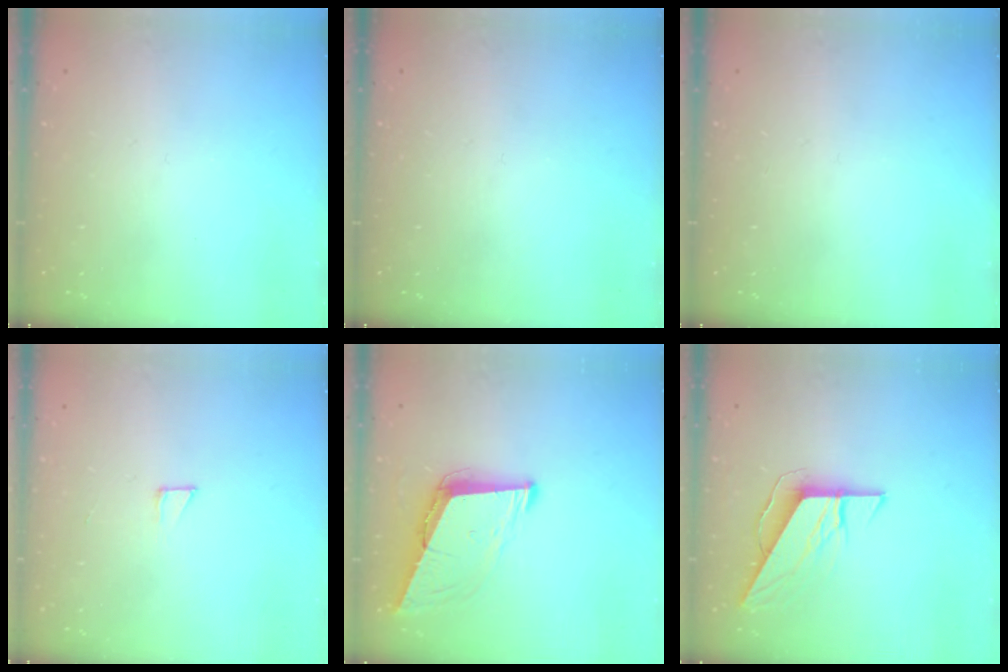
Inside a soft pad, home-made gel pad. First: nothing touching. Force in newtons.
{"total": 0.0}
{"total": 0.0}
{"total": 2.6, "press": 2.6, "slide": 0.1}
{"total": 9.0, "press": 8.1, "slide": 3.8}
{"total": 8.0, "press": 8.0, "slide": 0.5}